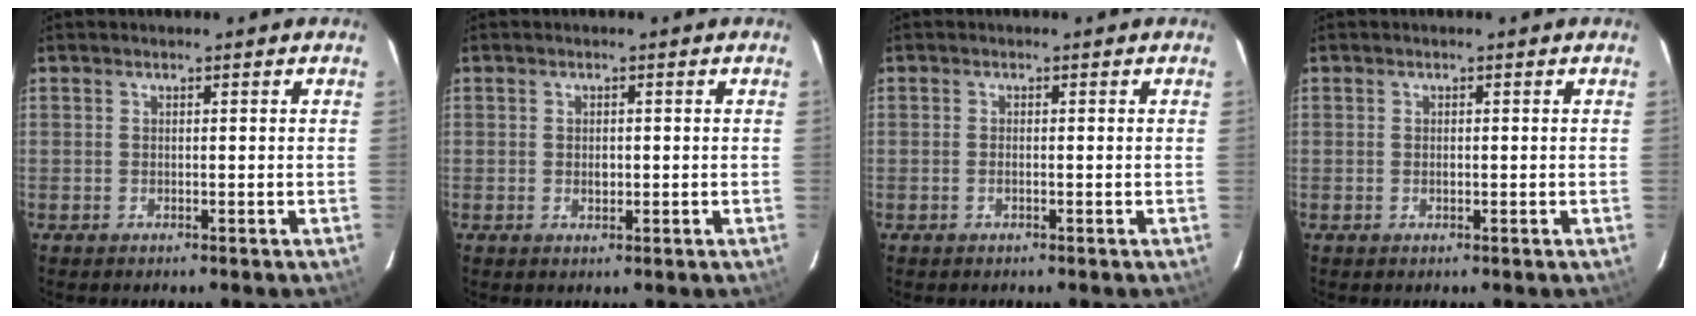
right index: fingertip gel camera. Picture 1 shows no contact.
{"total": 1.7, "force": [-0.2, 1.3, 1.1], "torque": [-0.017, 0.001, -0.003]}
{"total": 1.1, "force": [-0.5, 0.5, 0.8], "torque": [-0.018, 0.000, -0.009]}
{"total": 0.9, "force": [-0.2, 0.7, 0.5], "torque": [-0.008, 0.001, -0.002]}